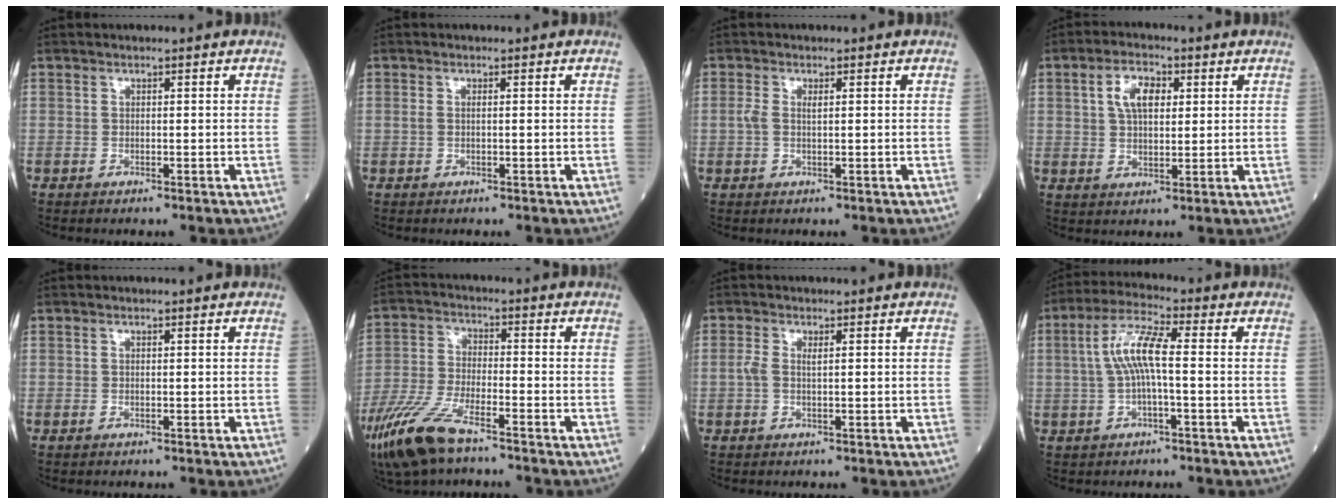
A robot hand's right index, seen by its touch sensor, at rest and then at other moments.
{"total": 0.9, "force": [0.1, 0.3, 0.8], "torque": [-0.023, 0.005, 0.002]}
{"total": 2.0, "force": [0.3, 0.8, 1.8], "torque": [-0.046, 0.008, 0.007]}
{"total": 6.1, "force": [2.0, 3.1, 4.9], "torque": [-0.096, 0.014, 0.037]}
{"total": 0.0}
{"total": 11.0, "force": [-7.7, 2.7, 7.4], "torque": [-0.166, -0.024, -0.149]}
{"total": 2.0, "force": [0.3, 0.7, 1.8], "torque": [-0.047, 0.007, 0.007]}
{"total": 7.5, "force": [0.2, 1.3, 7.3], "torque": [-0.153, 0.018, 0.000]}